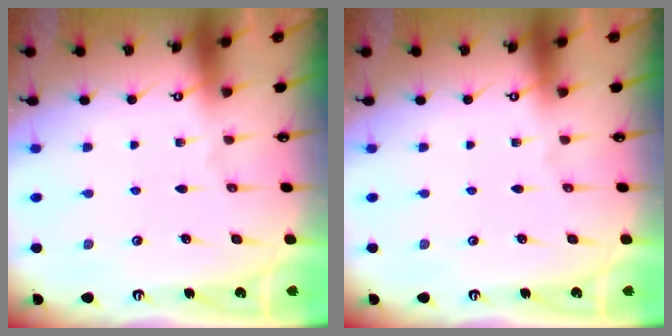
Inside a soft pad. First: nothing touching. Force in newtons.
{"total": 0.0}